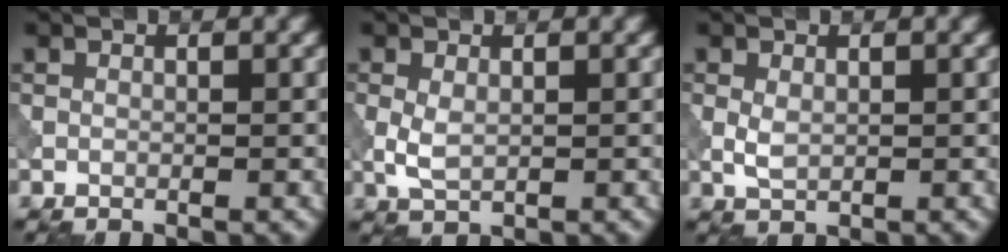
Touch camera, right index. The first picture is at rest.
{"total": 2.2, "force": [0.0, 1.3, 1.8], "torque": [-0.045, -0.002, 0.003]}
{"total": 1.5, "force": [0.1, 0.9, 1.2], "torque": [-0.030, -0.001, 0.006]}